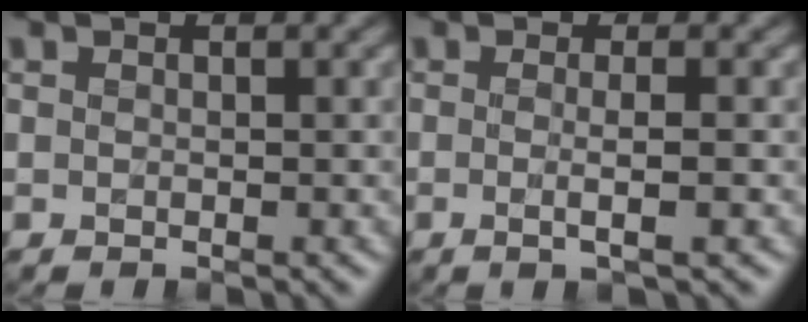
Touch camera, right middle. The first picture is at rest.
{"total": 2.2, "force": [-0.3, 0.5, 2.1], "torque": [-0.030, -0.007, -0.009]}